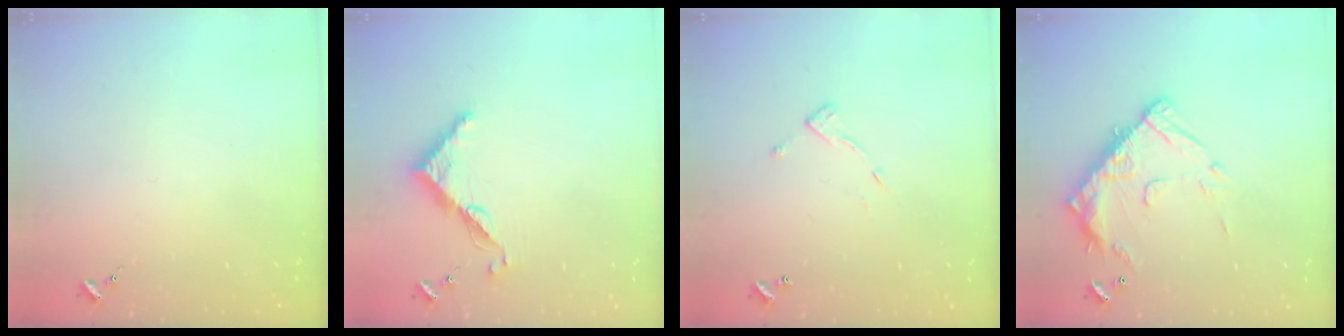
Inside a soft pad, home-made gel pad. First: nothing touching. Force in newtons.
{"total": 7.6, "press": 7.5, "slide": 0.6}
{"total": 7.2, "press": 7.2, "slide": 0.5}
{"total": 15.4, "press": 15.4, "slide": 1.4}